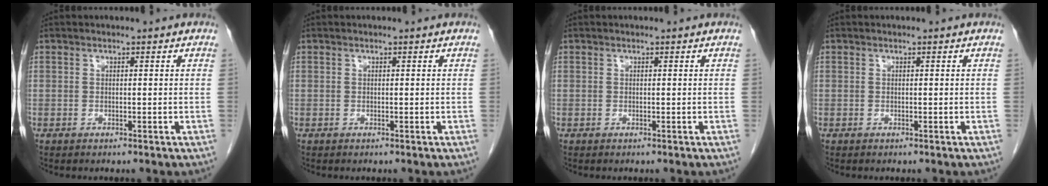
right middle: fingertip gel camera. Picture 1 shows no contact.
{"total": 0.0}
{"total": 0.0}
{"total": 0.0}